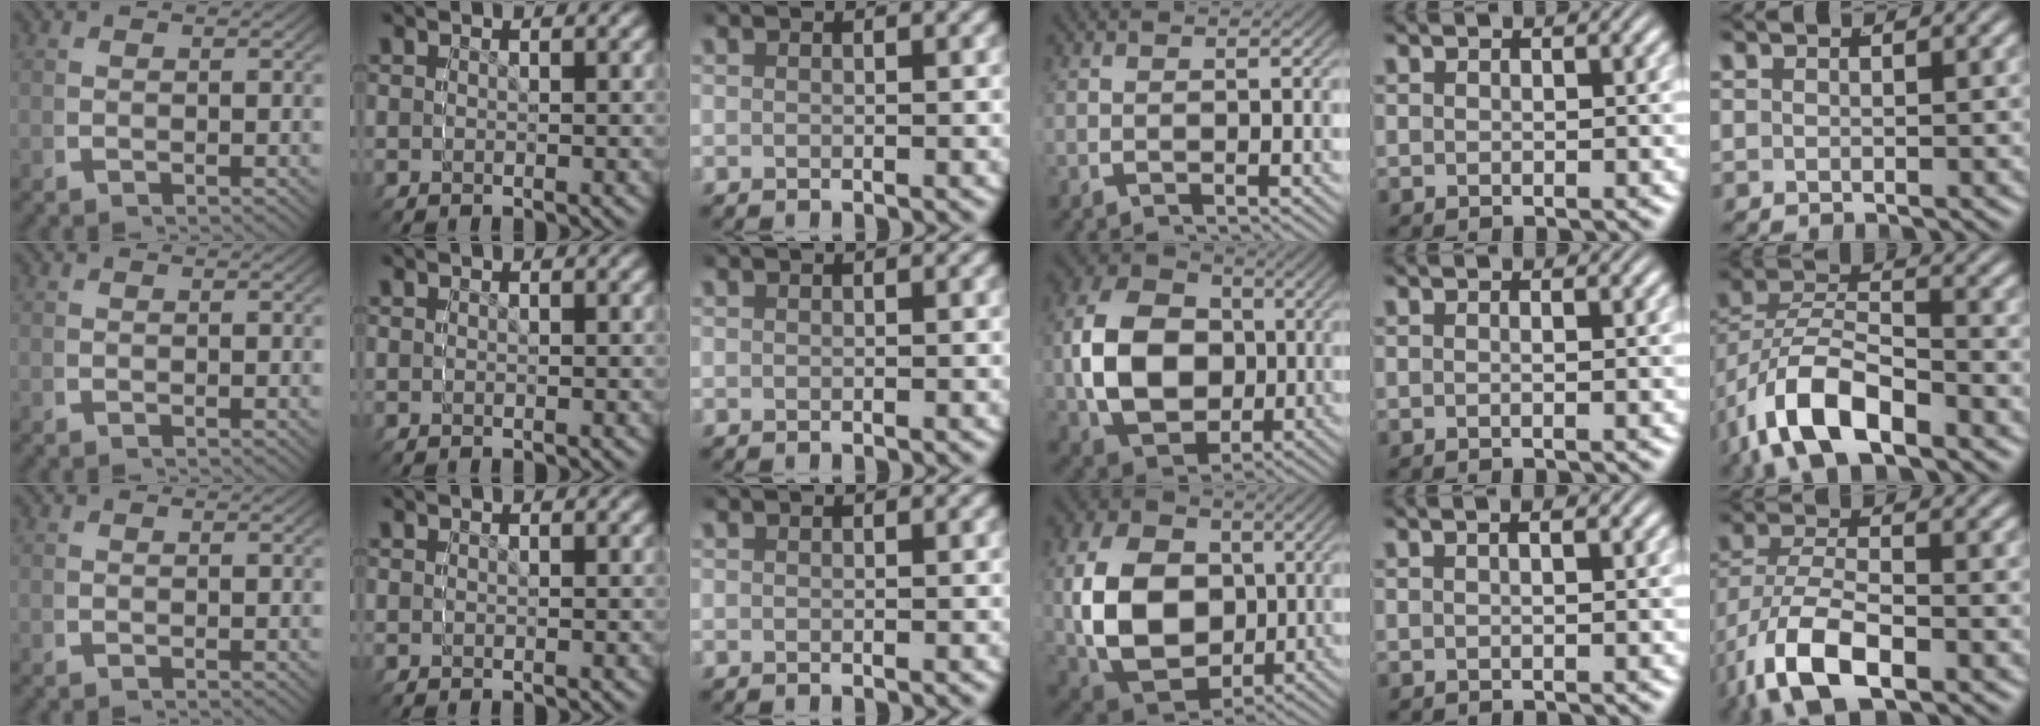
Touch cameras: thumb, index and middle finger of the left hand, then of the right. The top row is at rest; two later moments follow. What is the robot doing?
{"motion": "grasp_and_lifting", "object": "cloth"}